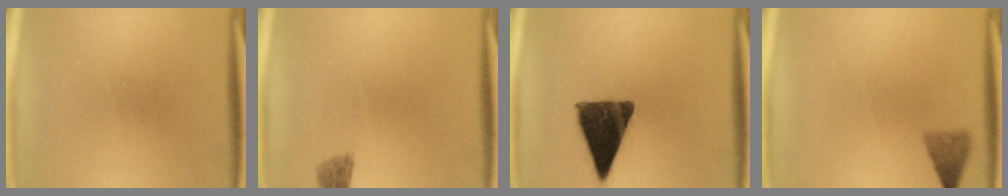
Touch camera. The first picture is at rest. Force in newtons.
{"total": 1.9}
{"total": 12.9}
{"total": 2.5}